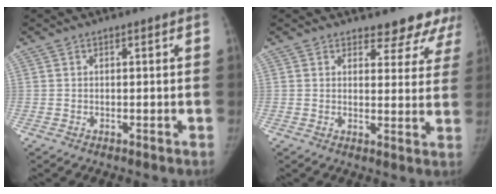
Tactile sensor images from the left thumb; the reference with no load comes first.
{"total": 8.4, "force": [7.5, 3.6, 1.7], "torque": [0.027, -0.044, 0.067]}